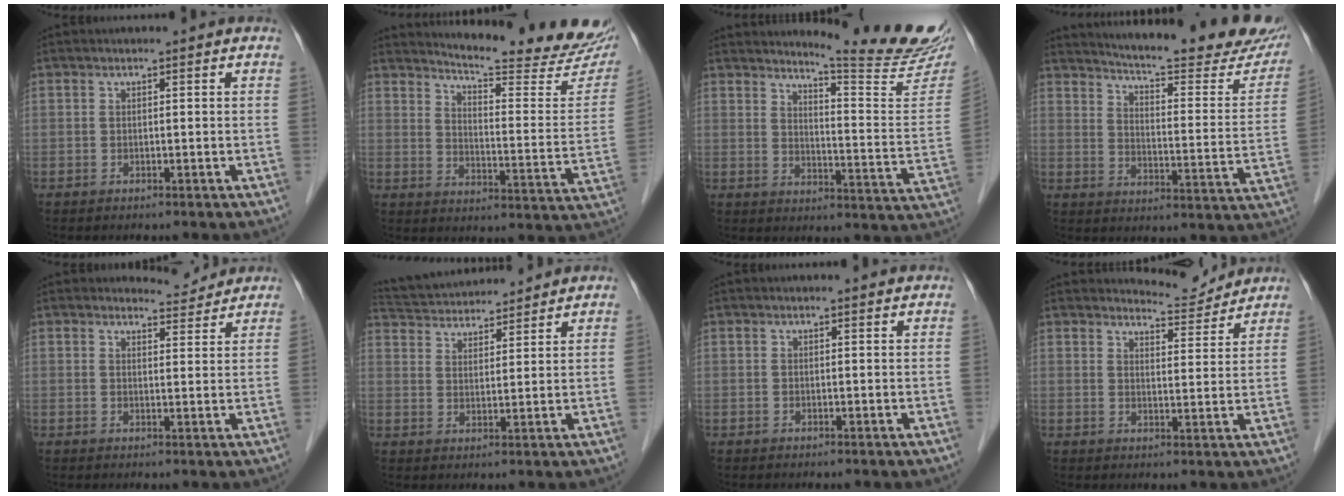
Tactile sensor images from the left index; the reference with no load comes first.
{"total": 21.4, "force": [19.9, 1.6, 7.9], "torque": [-0.108, -0.090, 0.242]}
{"total": 16.7, "force": [15.8, -1.0, 5.3], "torque": [-0.078, -0.117, 0.188]}
{"total": 25.3, "force": [23.0, 3.0, 10.2], "torque": [-0.146, -0.082, 0.281]}
{"total": 3.1, "force": [3.0, 0.4, -0.6], "torque": [-0.001, -0.010, 0.042]}
{"total": 12.5, "force": [11.8, 2.2, 3.4], "torque": [-0.068, 0.036, 0.196]}
{"total": 1.2, "force": [1.2, 0.0, 0.0], "torque": [-0.011, 0.000, 0.011]}
{"total": 5.1, "force": [5.0, 0.3, -0.7], "torque": [0.001, -0.013, 0.070]}